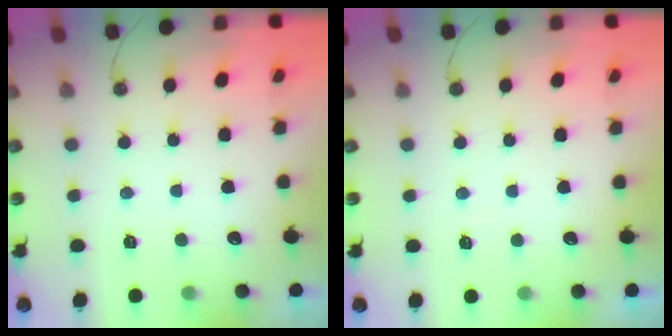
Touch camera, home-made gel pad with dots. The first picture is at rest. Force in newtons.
{"total": 2.7, "press": 2.7, "slide": 0.6}